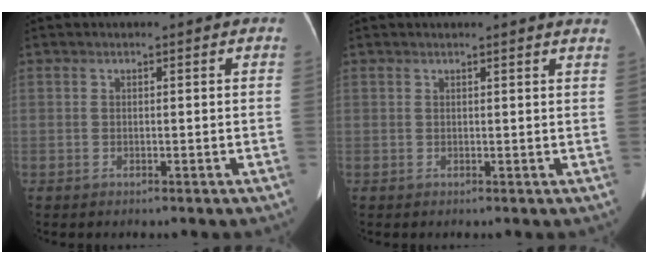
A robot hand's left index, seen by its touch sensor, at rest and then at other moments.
{"total": 3.2, "force": [3.1, -0.2, 0.9], "torque": [-0.014, -0.008, 0.017]}